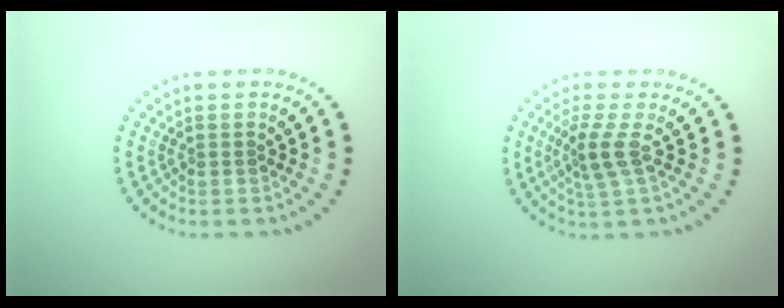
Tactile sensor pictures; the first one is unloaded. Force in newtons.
{"total": 2.3, "press": 1.8, "slide": 1.5}